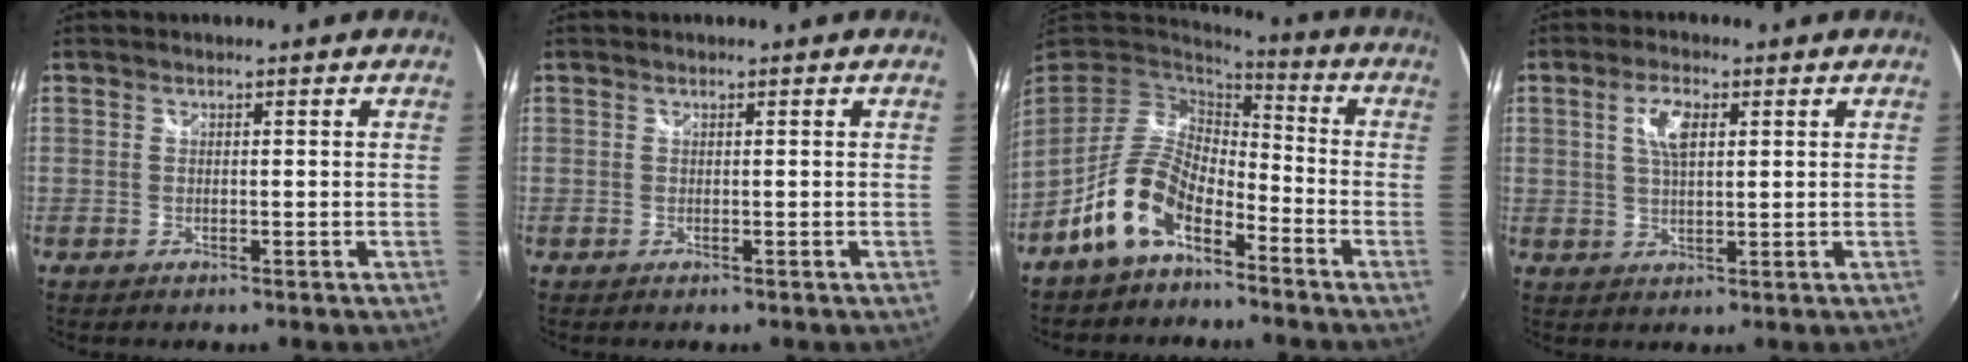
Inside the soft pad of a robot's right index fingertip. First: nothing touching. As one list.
[{"total": 0.0}, {"total": 11.9, "force": [-7.0, 5.8, 7.7], "torque": [-0.158, 0.010, -0.131]}, {"total": 5.0, "force": [1.7, 2.2, 4.2], "torque": [-0.079, 0.006, 0.031]}]